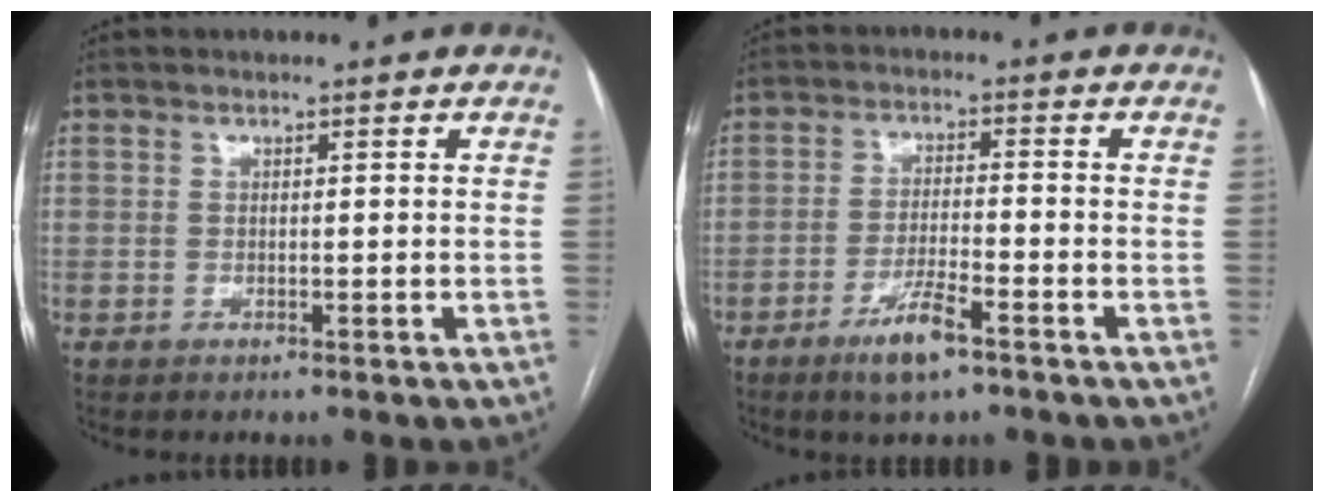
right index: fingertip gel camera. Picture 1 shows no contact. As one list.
[{"total": 6.2, "force": [-4.0, 0.8, 4.6], "torque": [-0.092, -0.007, -0.071]}]